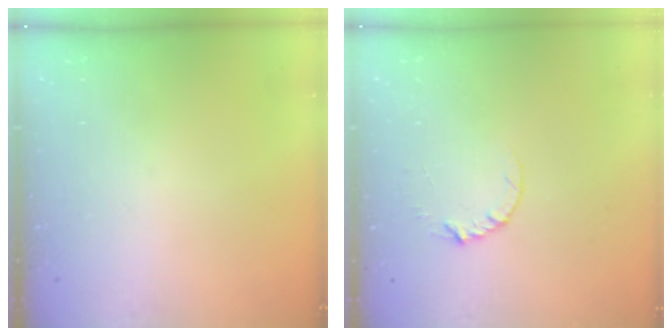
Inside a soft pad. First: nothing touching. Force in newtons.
{"total": 3.7, "press": 3.7, "slide": 0.5}